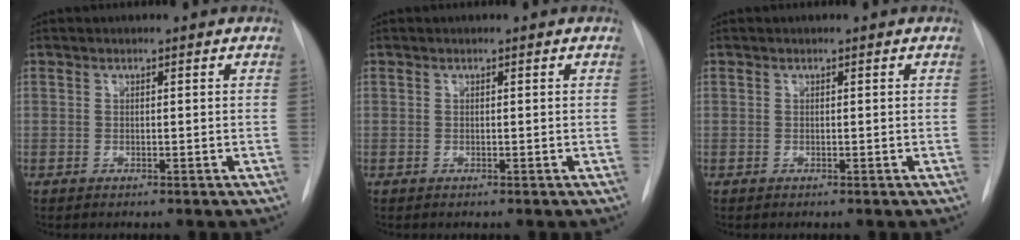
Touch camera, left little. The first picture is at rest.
{"total": 0.0}
{"total": 0.0}